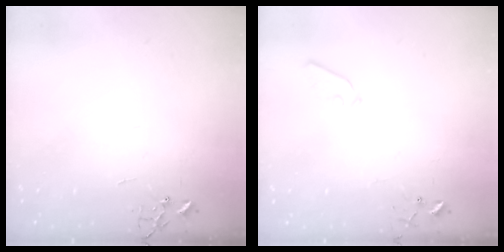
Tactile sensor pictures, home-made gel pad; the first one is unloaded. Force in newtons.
{"total": 3.7, "press": 3.6, "slide": 0.6}